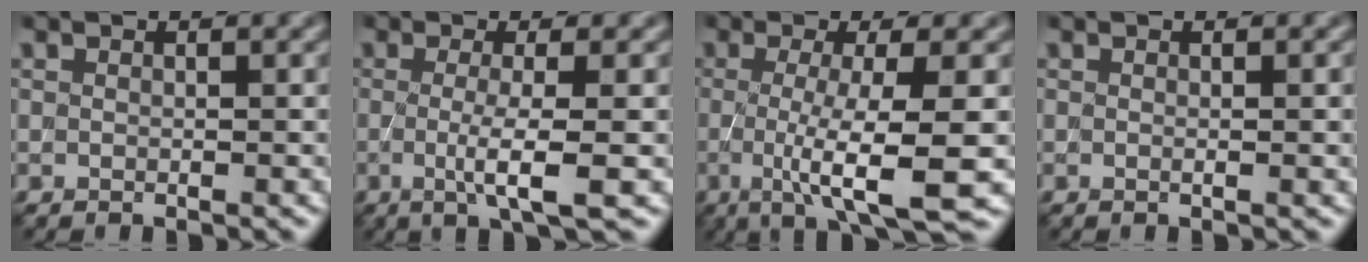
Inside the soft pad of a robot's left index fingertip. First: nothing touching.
{"total": 4.6, "force": [-0.6, 0.9, 4.4], "torque": [-0.076, -0.011, -0.012]}
{"total": 8.2, "force": [-1.3, 1.7, 7.9], "torque": [-0.124, -0.015, -0.022]}
{"total": 1.4, "force": [0.1, 0.5, 1.3], "torque": [-0.015, 0.001, -0.005]}